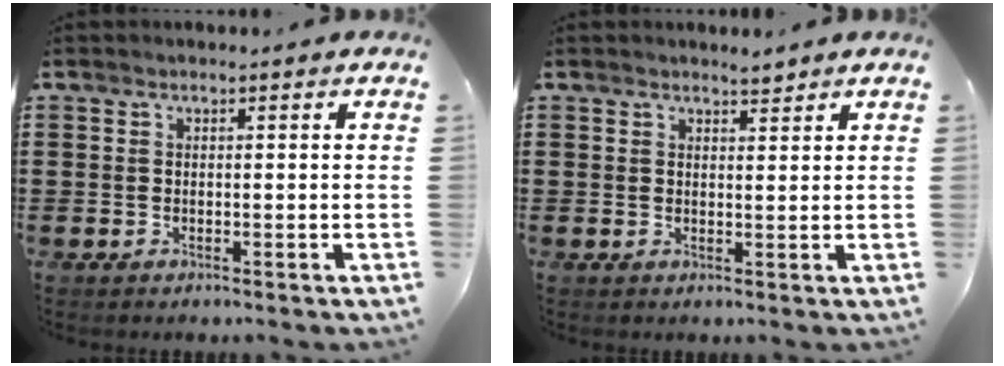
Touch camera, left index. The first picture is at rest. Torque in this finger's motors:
{"motor_torque": [0.23, -0.19, 0.03, 0.01]}